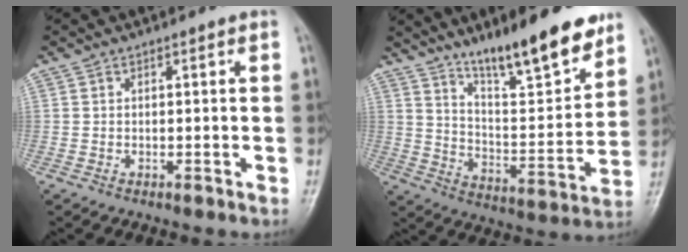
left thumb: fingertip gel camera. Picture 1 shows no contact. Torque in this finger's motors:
{"motor_torque": [1.67, 1.38, 1.46, -1.31, 0.08]}